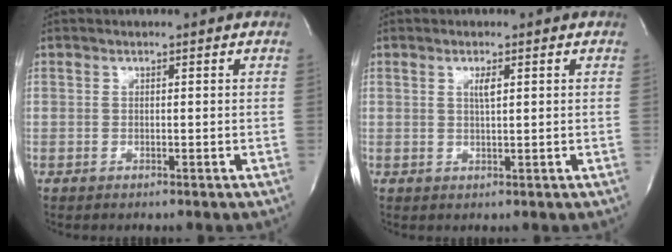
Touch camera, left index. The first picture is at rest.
{"total": 1.6, "force": [0.4, 0.0, 1.6], "torque": [-0.038, -0.004, 0.008]}